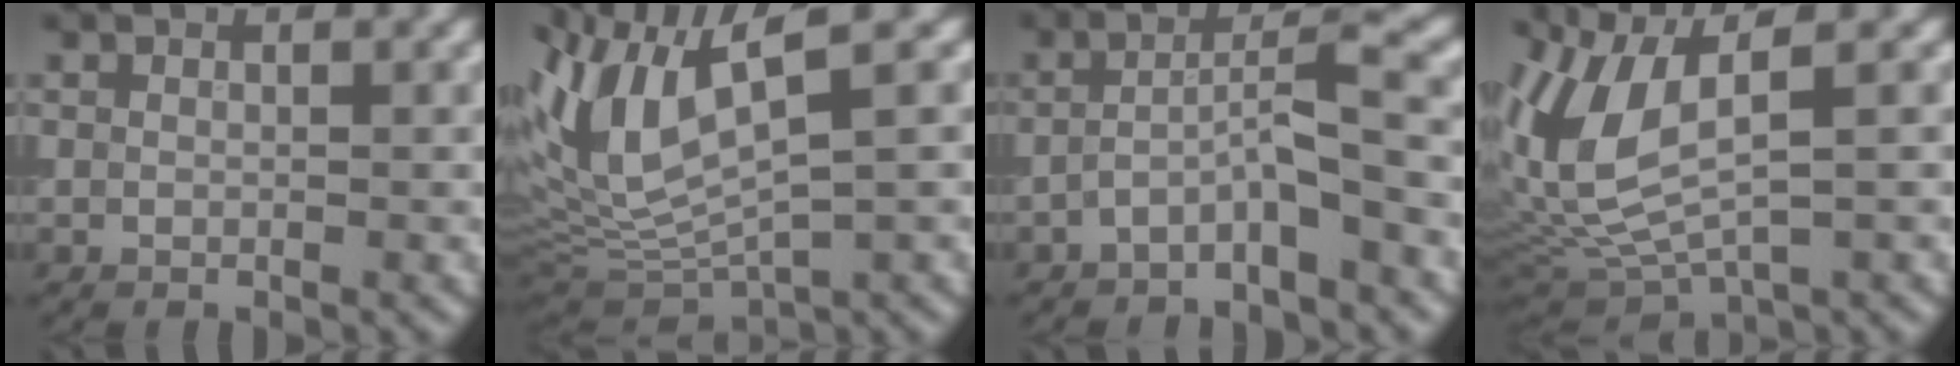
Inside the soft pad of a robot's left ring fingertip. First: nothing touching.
{"total": 9.0, "force": [3.7, 3.2, 7.6], "torque": [-0.176, 0.002, 0.074]}
{"total": 3.8, "force": [-1.8, 0.4, 3.3], "torque": [-0.058, 0.019, -0.041]}
{"total": 8.1, "force": [1.8, 3.3, 7.2], "torque": [-0.173, 0.001, 0.038]}